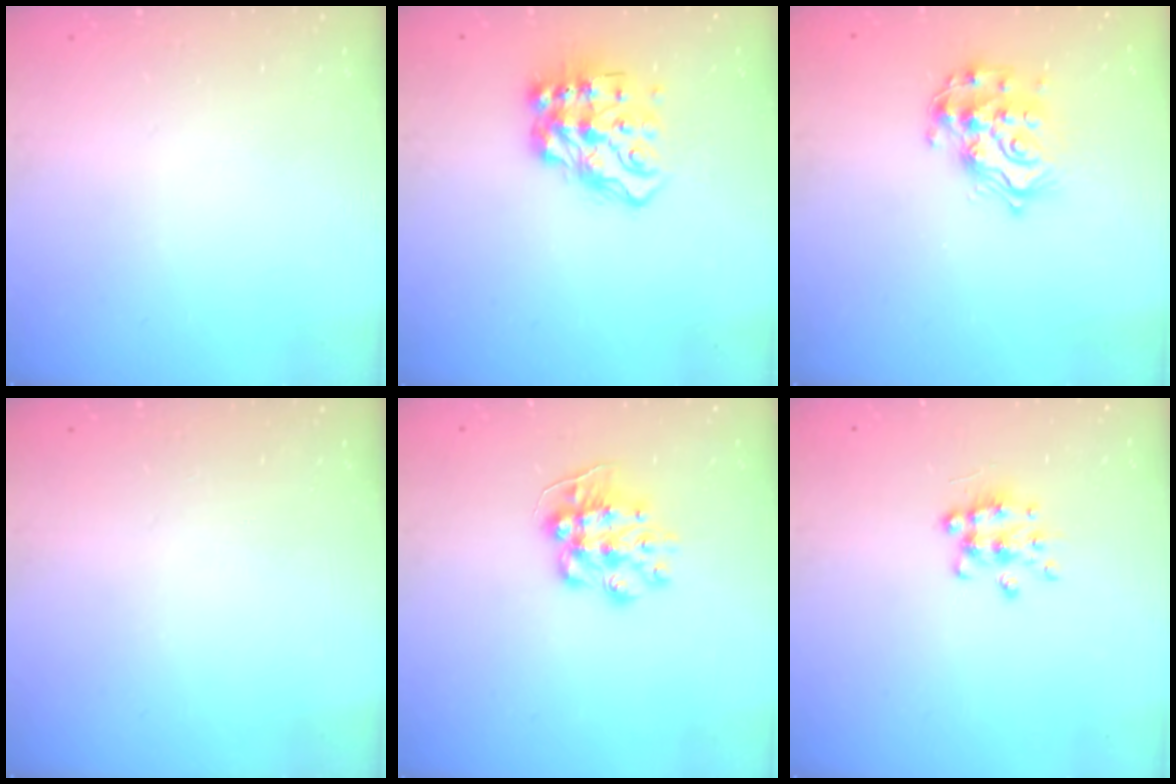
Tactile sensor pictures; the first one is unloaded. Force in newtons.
{"total": 13.4, "press": 13.4, "slide": 1.3}
{"total": 14.9, "press": 14.9, "slide": 1.0}
{"total": 0.0}
{"total": 11.3, "press": 11.3, "slide": 0.7}
{"total": 8.0, "press": 8.0, "slide": 0.7}